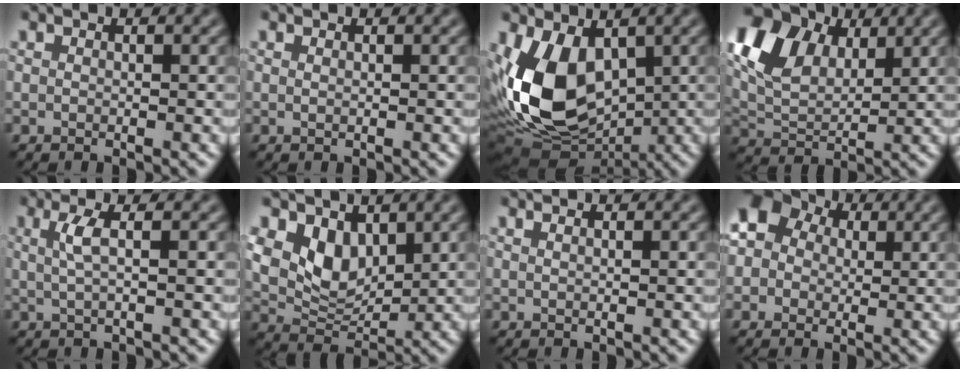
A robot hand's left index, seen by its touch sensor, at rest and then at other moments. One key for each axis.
{"total": 0.0}
{"total": 11.9, "fx": -0.3, "fy": 7.5, "fz": 9.2, "tx": -0.203, "ty": -0.024, "tz": -0.001}
{"total": 11.7, "fx": 5.3, "fy": 7.6, "fz": 7.1, "tx": -0.157, "ty": 0.043, "tz": 0.086}
{"total": 2.3, "fx": 0.4, "fy": 0.6, "fz": 2.2, "tx": -0.041, "ty": 0.001, "tz": 0.004}
{"total": 5.8, "fx": 2.2, "fy": 4.0, "fz": 3.6, "tx": -0.079, "ty": -0.012, "tz": 0.041}
{"total": 1.0, "fx": 0.6, "fy": 0.5, "fz": 0.7, "tx": -0.001, "ty": -0.008, "tz": -0.001}
{"total": 6.7, "fx": 1.7, "fy": 5.9, "fz": 2.7, "tx": -0.045, "ty": 0.028, "tz": -0.009}